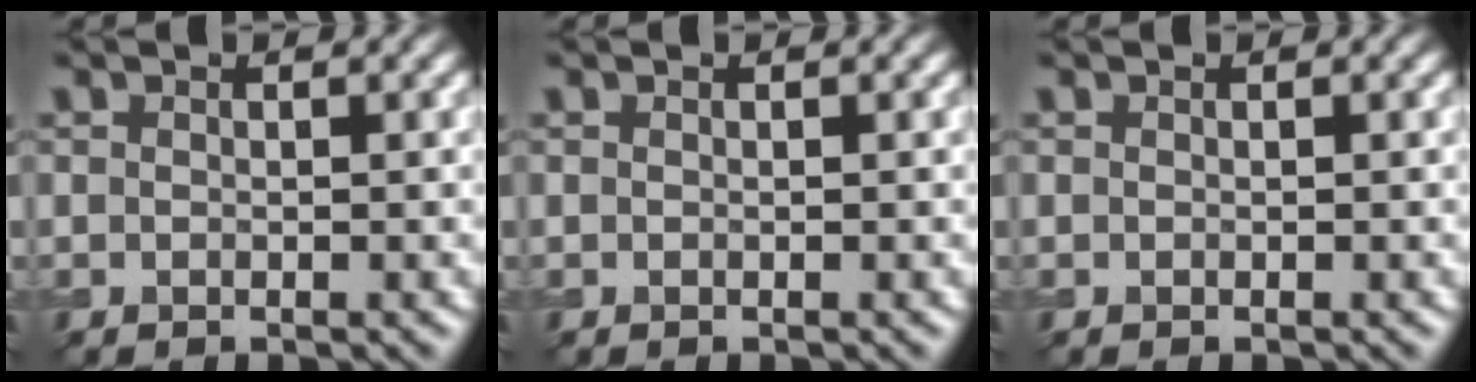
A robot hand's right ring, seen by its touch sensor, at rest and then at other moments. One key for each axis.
{"total": 0.0}
{"total": 0.0}